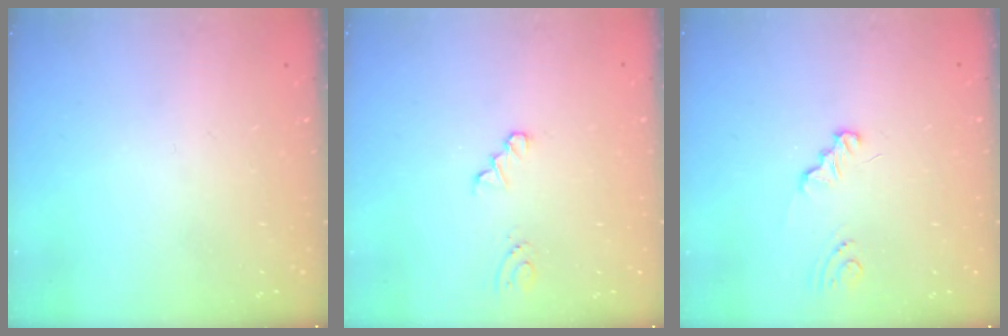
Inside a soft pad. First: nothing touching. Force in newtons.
{"total": 0.0}
{"total": 1.3, "press": 1.3, "slide": 0.1}